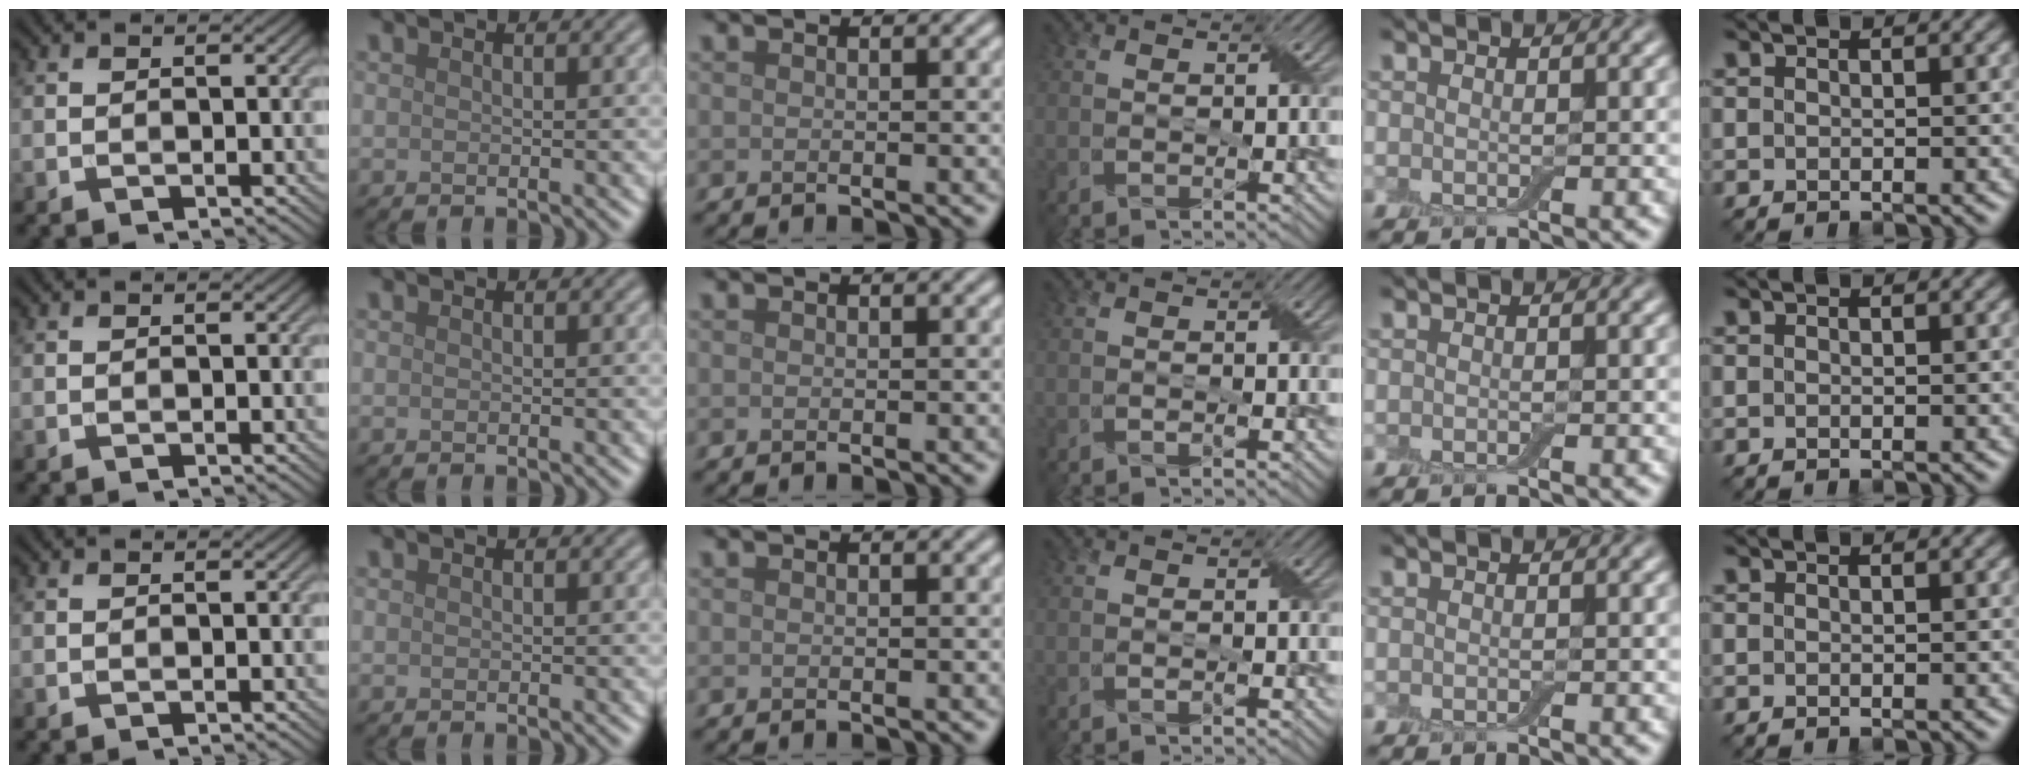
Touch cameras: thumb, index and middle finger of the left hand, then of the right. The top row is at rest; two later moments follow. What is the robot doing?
{"motion": "fold", "object": "cloth"}